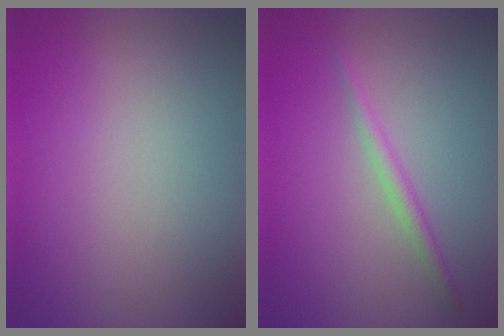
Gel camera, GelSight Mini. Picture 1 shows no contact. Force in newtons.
{"total": 1.5, "press": 1.4, "slide": 0.1}